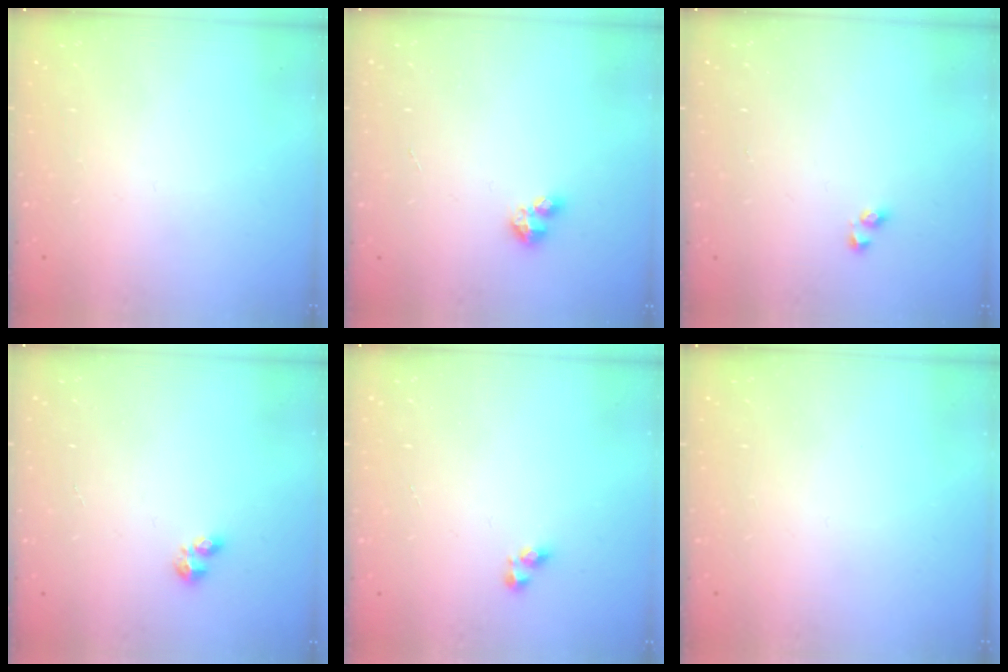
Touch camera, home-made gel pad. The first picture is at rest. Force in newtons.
{"total": 2.8, "press": 2.8, "slide": 0.2}
{"total": 2.9, "press": 2.7, "slide": 1.1}
{"total": 3.1, "press": 3.0, "slide": 0.5}
{"total": 3.6, "press": 3.6, "slide": 0.1}
{"total": 0.0}